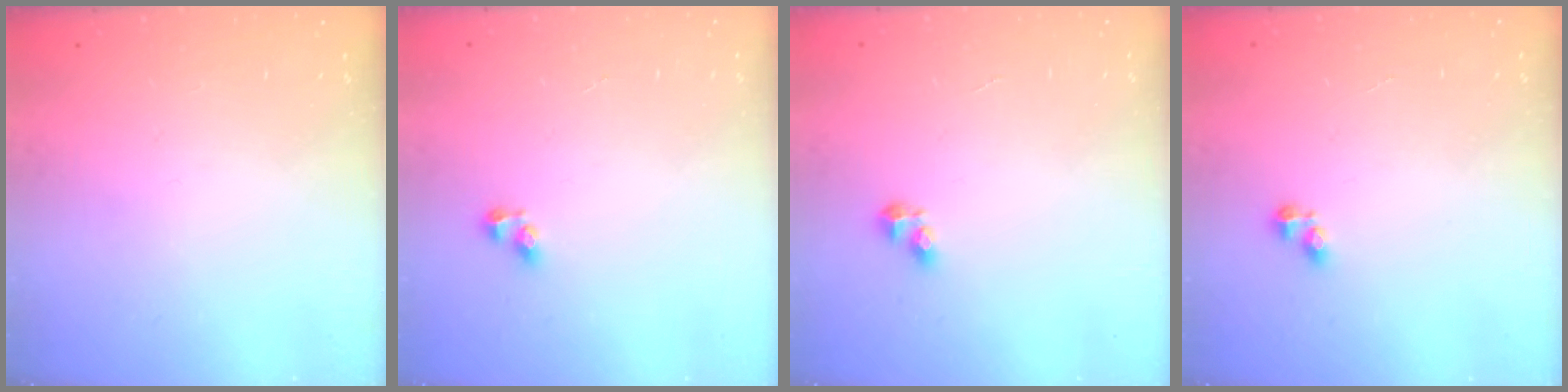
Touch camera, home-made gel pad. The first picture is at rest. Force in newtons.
{"total": 2.6, "press": 2.3, "slide": 1.1}
{"total": 3.7, "press": 3.7, "slide": 0.5}
{"total": 2.1, "press": 2.0, "slide": 0.4}